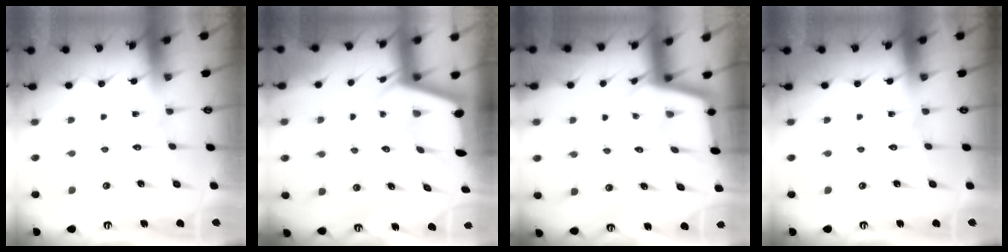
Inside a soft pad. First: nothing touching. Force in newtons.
{"total": 2.7, "press": 2.7, "slide": 0.2}
{"total": 2.1, "press": 2.1, "slide": 0.2}
{"total": 0.0}